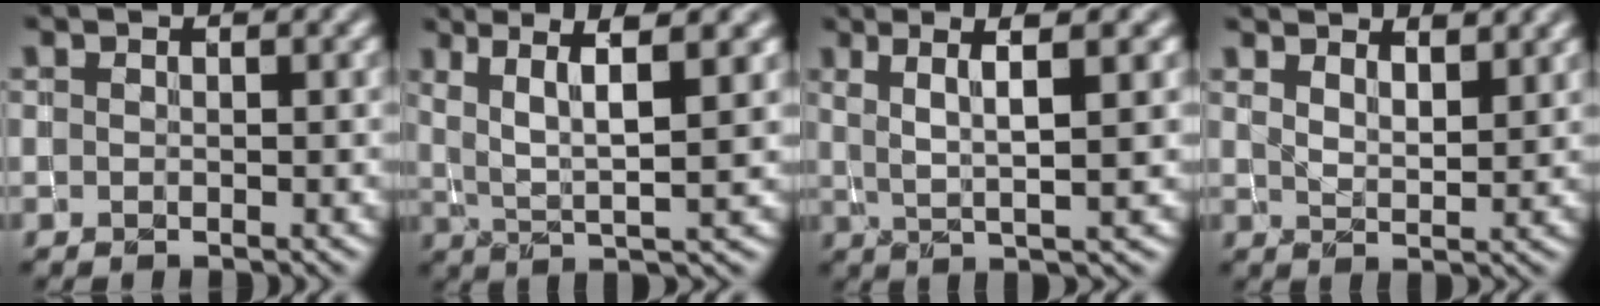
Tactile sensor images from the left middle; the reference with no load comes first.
{"total": 6.0, "force": [2.3, 0.9, 5.5], "torque": [-0.097, 0.002, 0.046]}
{"total": 5.1, "force": [1.9, 0.7, 4.7], "torque": [-0.083, 0.005, 0.036]}
{"total": 4.4, "force": [3.6, 1.3, 2.2], "torque": [-0.012, 0.007, 0.039]}